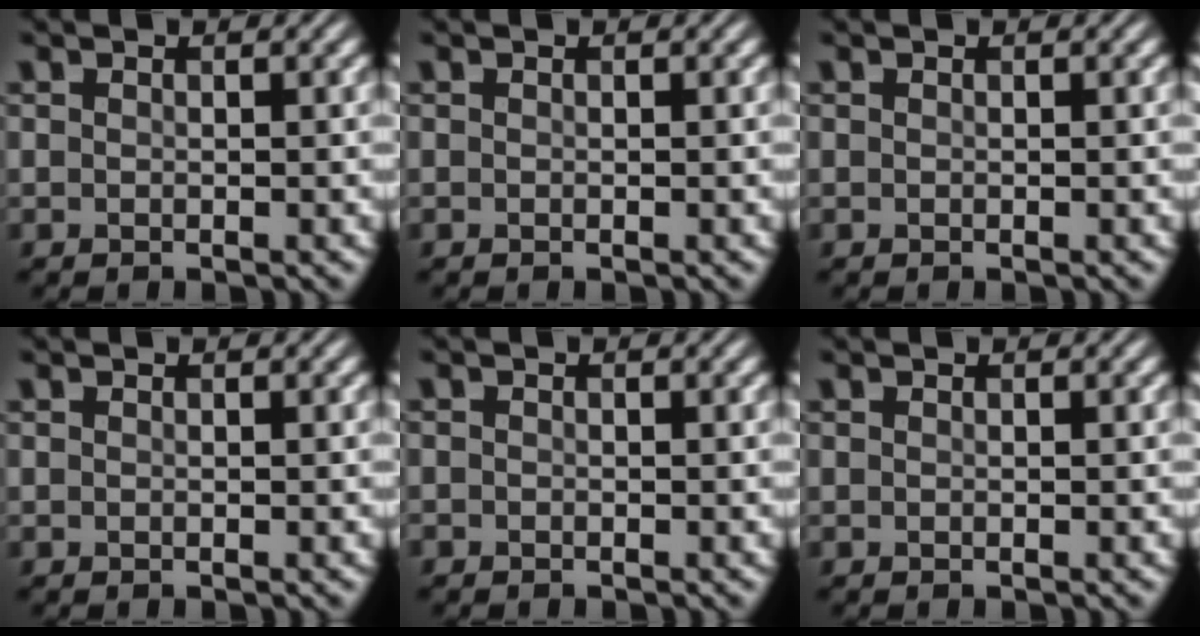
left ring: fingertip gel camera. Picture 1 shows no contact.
{"total": 0.0}
{"total": 0.0}
{"total": 0.0}
{"total": 0.5, "force": [-0.3, 0.4, -0.1], "torque": [0.005, -0.004, -0.008]}
{"total": 0.0}